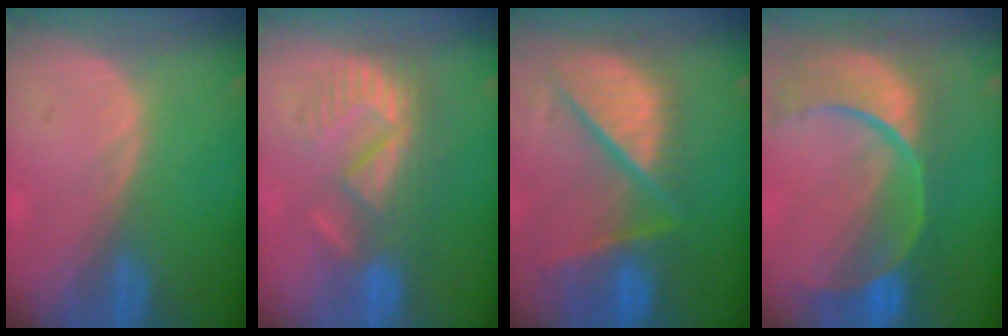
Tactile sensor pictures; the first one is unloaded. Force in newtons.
{"total": 9.1, "press": 8.1, "slide": 4.1}
{"total": 12.1, "press": 10.0, "slide": 6.8}
{"total": 13.2, "press": 10.7, "slide": 7.9}